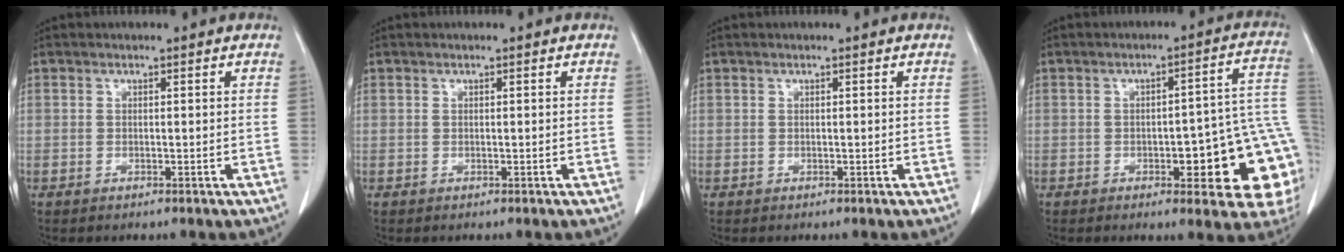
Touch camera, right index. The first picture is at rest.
{"total": 0.0}
{"total": 0.0}
{"total": 15.5, "force": [-3.5, 4.2, 14.5], "torque": [-0.100, 0.033, -0.032]}